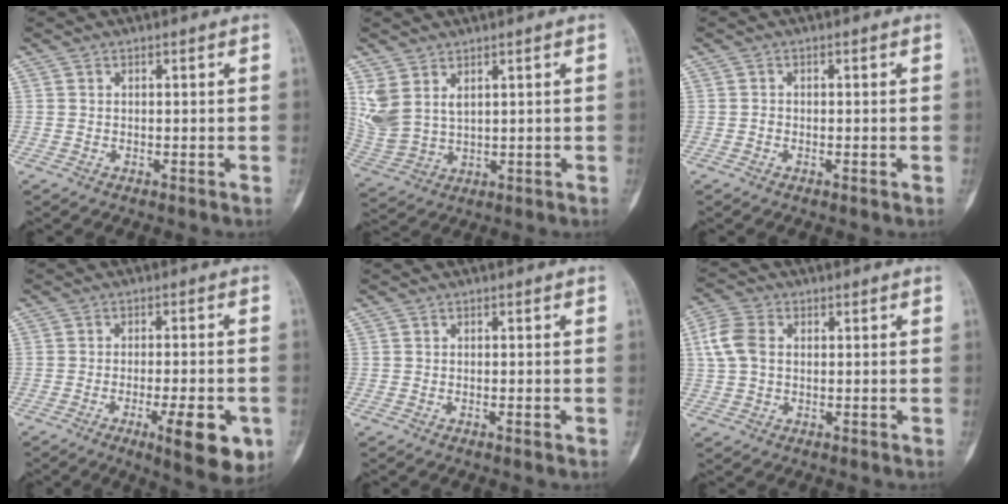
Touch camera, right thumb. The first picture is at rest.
{"total": 7.5, "force": [3.6, 4.4, 5.0], "torque": [-0.107, -0.013, 0.088]}
{"total": 0.7, "force": [-0.3, 0.3, 0.5], "torque": [-0.008, 0.001, -0.007]}
{"total": 11.2, "force": [-4.3, 3.0, 9.9], "torque": [-0.125, 0.000, -0.056]}
{"total": 1.0, "force": [-0.4, 0.2, 0.9], "torque": [-0.013, -0.001, -0.006]}
{"total": 6.7, "force": [1.0, 4.8, 4.6], "torque": [-0.105, 0.013, 0.018]}